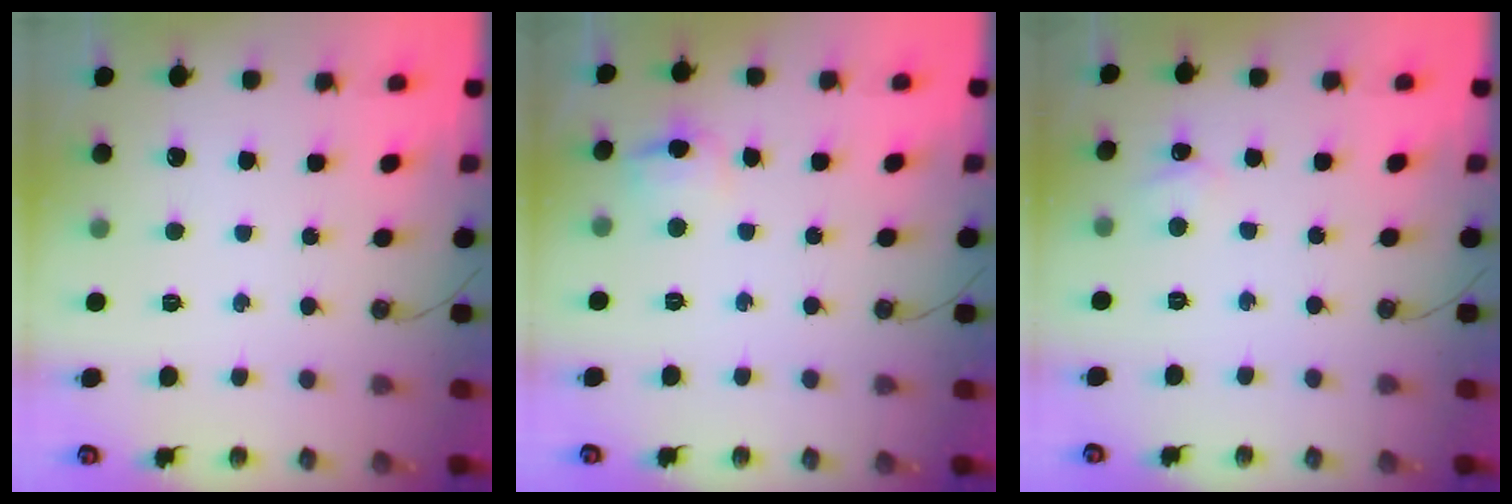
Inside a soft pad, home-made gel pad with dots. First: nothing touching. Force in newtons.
{"total": 6.9, "press": 6.8, "slide": 1.0}
{"total": 2.8, "press": 2.8, "slide": 0.3}